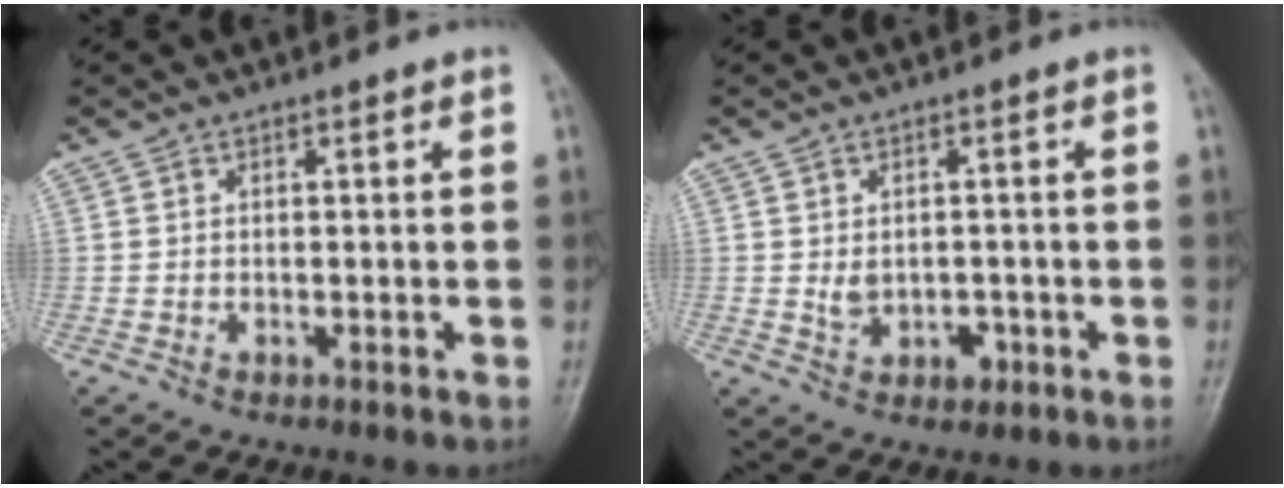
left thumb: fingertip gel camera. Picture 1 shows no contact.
{"total": 4.1, "force": [-0.5, 3.1, 2.5], "torque": [-0.026, 0.002, 0.002]}